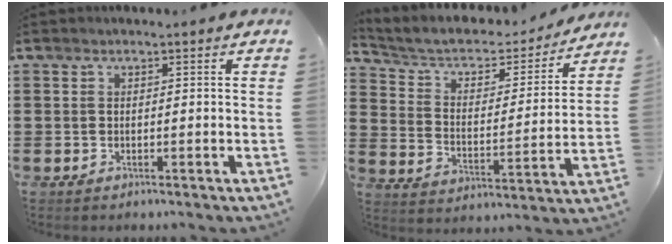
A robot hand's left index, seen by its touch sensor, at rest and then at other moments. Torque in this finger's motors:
{"motor_torque": [1.15, -0.99, 0.27, 0.04]}